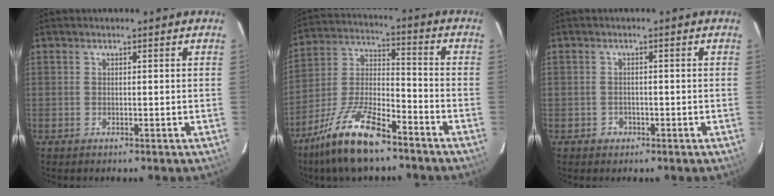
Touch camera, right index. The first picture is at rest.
{"total": 15.9, "force": [-11.0, 5.0, 10.3], "torque": [-0.220, -0.005, -0.207]}
{"total": 2.5, "force": [-1.9, 1.6, 0.0], "torque": [-0.002, 0.008, -0.032]}